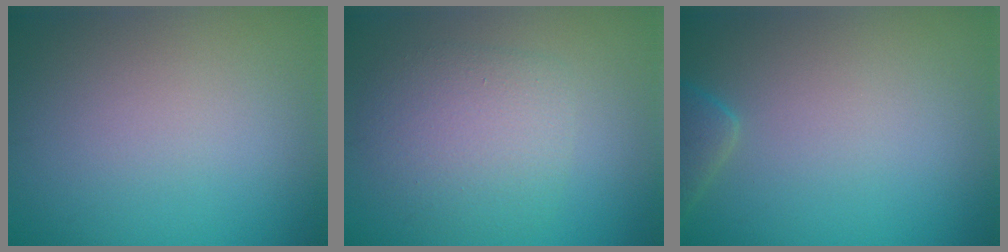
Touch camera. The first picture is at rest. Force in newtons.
{"total": 4.1, "press": 4.1, "slide": 0.3}
{"total": 2.0, "press": 2.0, "slide": 0.2}